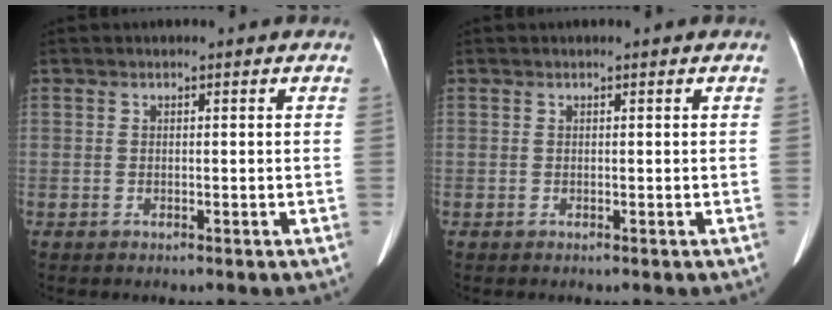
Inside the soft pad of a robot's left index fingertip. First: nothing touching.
{"total": 0.0}